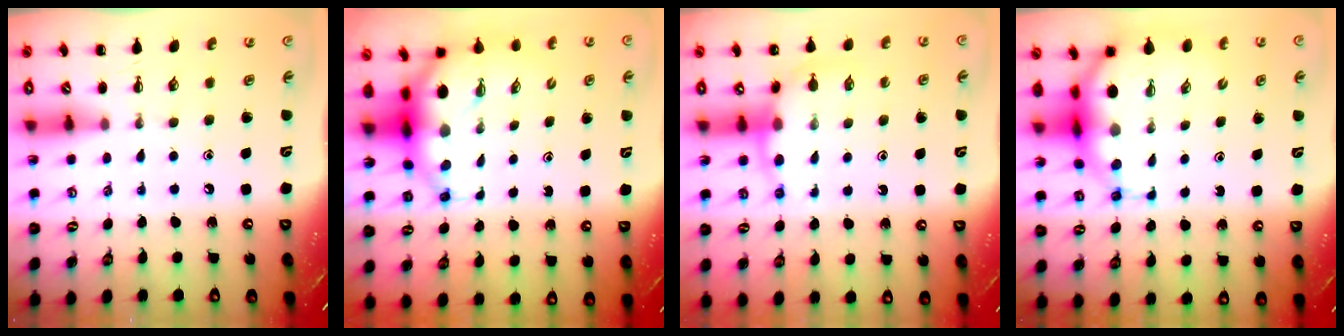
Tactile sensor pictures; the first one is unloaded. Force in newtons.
{"total": 7.3, "press": 7.0, "slide": 2.1}
{"total": 8.0, "press": 7.8, "slide": 1.7}
{"total": 8.5, "press": 8.2, "slide": 2.1}